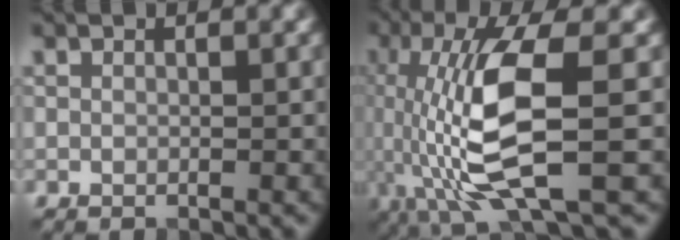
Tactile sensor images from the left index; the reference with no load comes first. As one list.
[{"total": 10.4, "force": [-1.4, 2.8, 10.0], "torque": [-0.205, -0.002, -0.025]}]